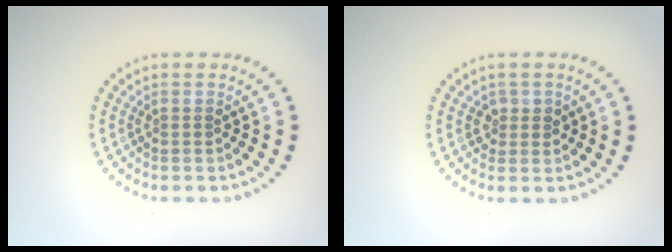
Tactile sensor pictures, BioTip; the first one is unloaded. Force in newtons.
{"total": 1.4, "press": 1.3, "slide": 0.6}